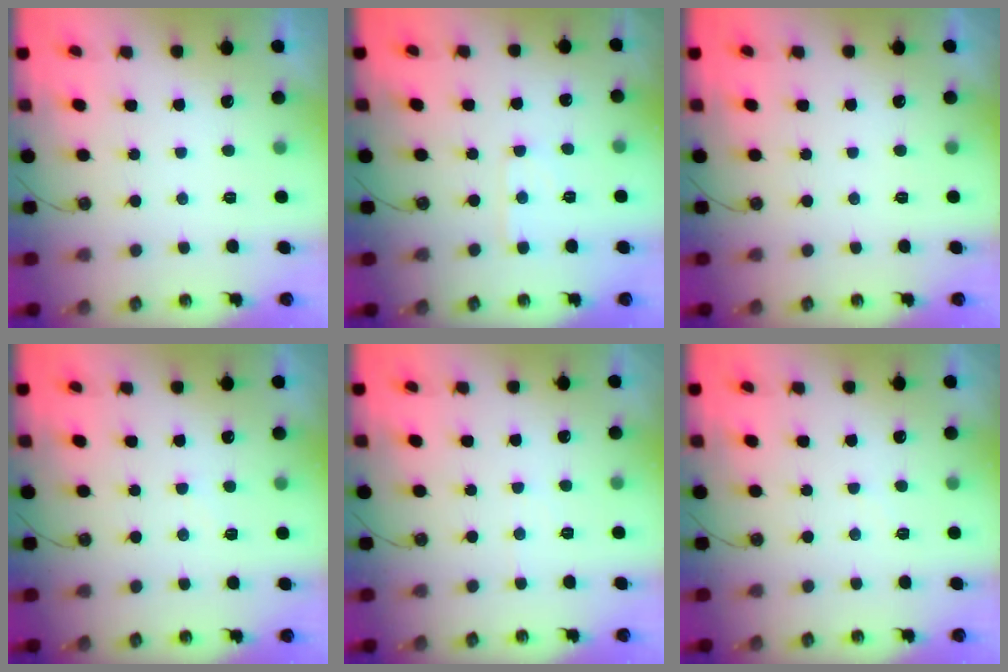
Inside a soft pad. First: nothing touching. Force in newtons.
{"total": 4.1, "press": 4.1, "slide": 0.6}
{"total": 0.0}
{"total": 2.7, "press": 2.7, "slide": 0.4}
{"total": 3.3, "press": 3.3, "slide": 0.5}
{"total": 3.9, "press": 3.9, "slide": 0.6}